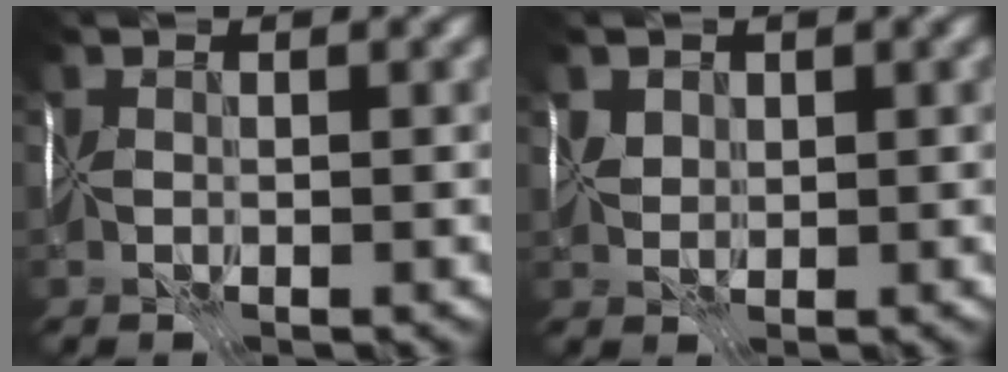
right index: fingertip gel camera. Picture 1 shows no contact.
{"total": 1.4, "force": [1.3, 0.4, 0.1], "torque": [0.004, 0.005, 0.031]}